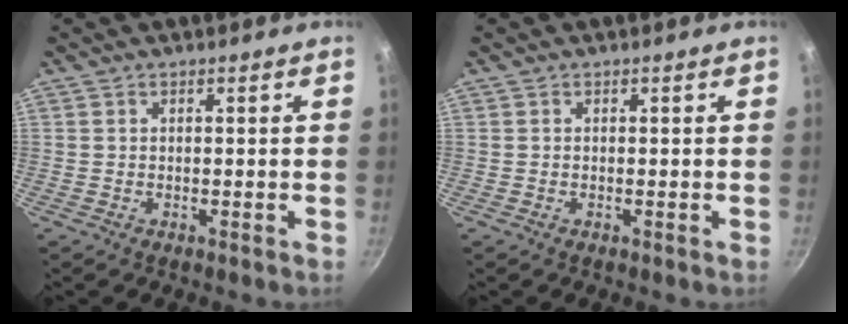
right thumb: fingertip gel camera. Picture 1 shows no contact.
{"total": 0.0}